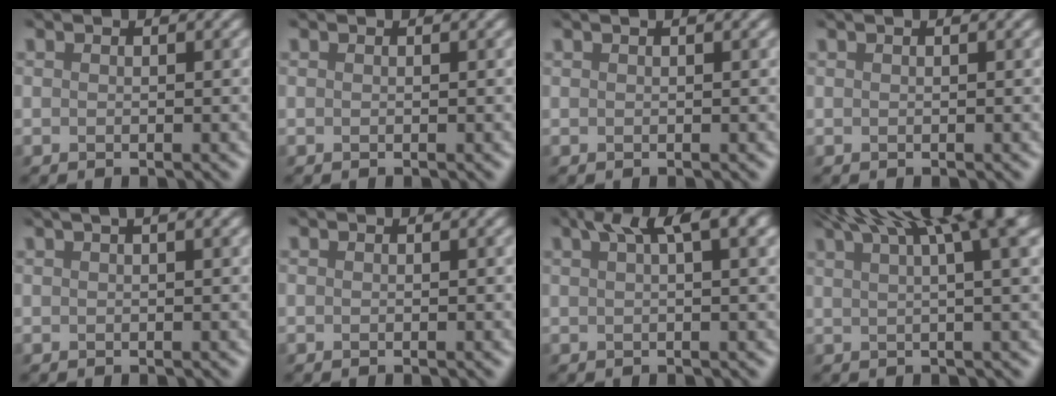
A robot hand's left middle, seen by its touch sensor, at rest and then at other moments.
{"total": 0.0}
{"total": 1.2, "force": [0.8, 0.3, 0.9], "torque": [-0.015, 0.005, 0.008]}
{"total": 0.6, "force": [0.4, 0.1, 0.4], "torque": [-0.007, 0.008, 0.006]}
{"total": 4.5, "force": [2.5, 1.8, 3.3], "torque": [-0.022, 0.020, 0.010]}
{"total": 0.0}
{"total": 5.2, "force": [3.0, 1.1, 4.1], "torque": [-0.056, 0.015, 0.046]}
{"total": 11.5, "force": [6.8, 2.8, 8.9], "torque": [-0.093, 0.042, 0.079]}